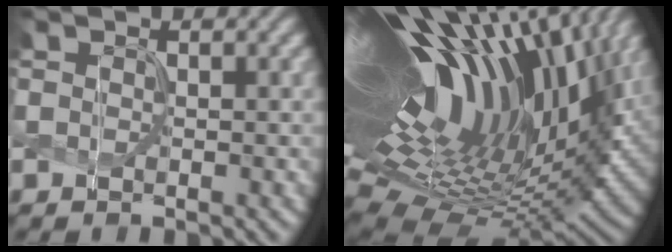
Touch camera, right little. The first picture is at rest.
{"total": 21.3, "force": [6.0, 9.2, 18.3], "torque": [-0.293, 0.026, 0.089]}